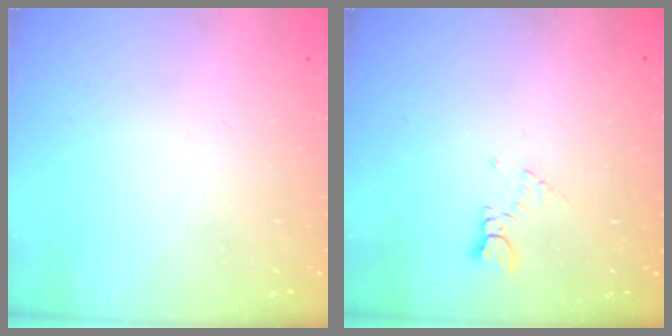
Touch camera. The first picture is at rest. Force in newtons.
{"total": 2.7, "press": 2.7, "slide": 0.3}